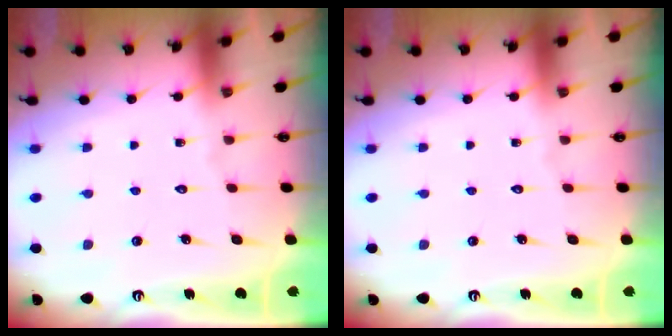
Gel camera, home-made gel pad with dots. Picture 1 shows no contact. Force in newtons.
{"total": 0.0}